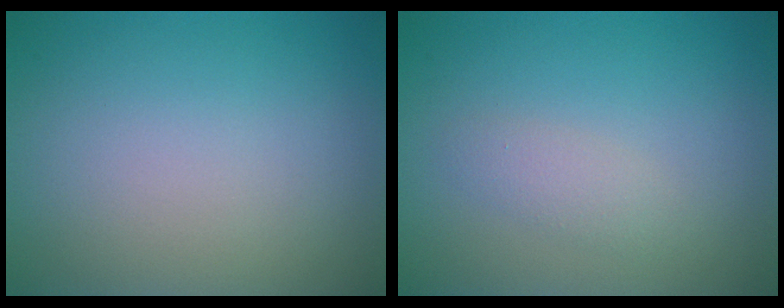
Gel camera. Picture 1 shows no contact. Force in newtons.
{"total": 1.4, "press": 1.4, "slide": 0.1}